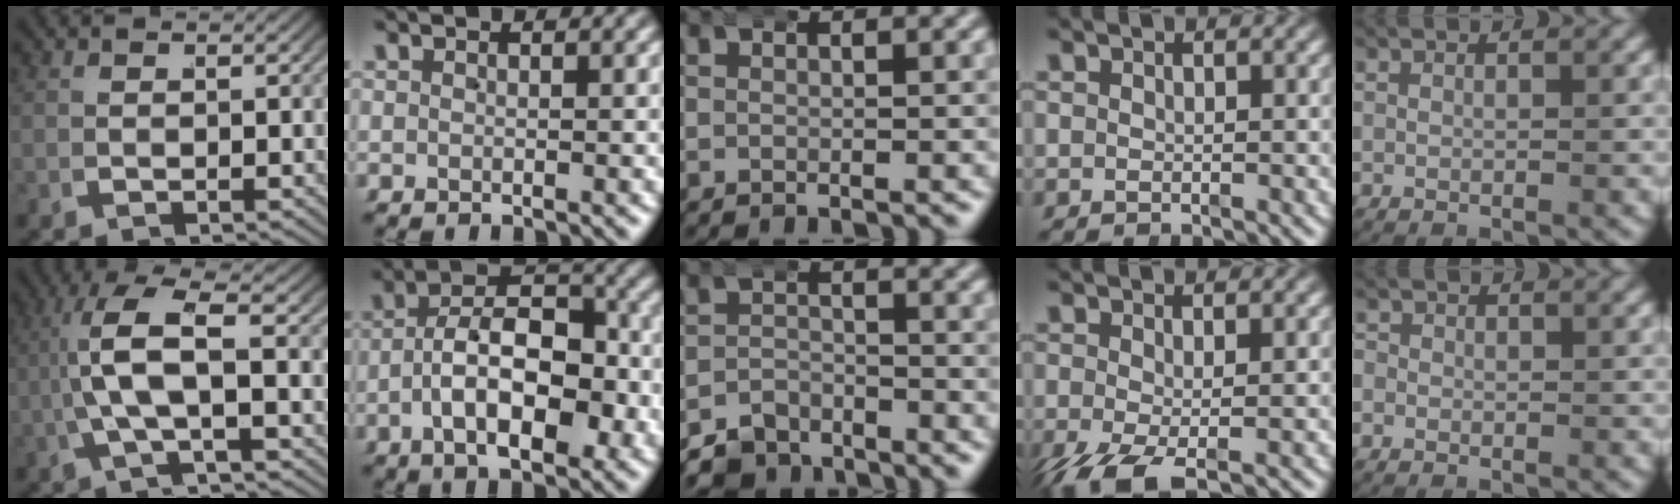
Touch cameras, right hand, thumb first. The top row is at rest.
{"thumb": {"total": 6.9, "force": [0.4, 1.7, 6.7], "torque": [-0.142, 0.011, -0.007]}, "index": {"total": 8.7, "force": [-1.7, 4.7, 7.1], "torque": [-0.098, -0.002, -0.030]}, "middle": {"total": 4.9, "force": [-4.2, 2.4, 0.8], "torque": [0.000, -0.010, -0.077]}, "ring": {"total": 4.9, "force": [-3.3, 2.0, 3.1], "torque": [-0.077, -0.043, -0.029]}, "little": {"total": 1.3, "force": [-0.2, 1.3, 0.3], "torque": [-0.010, 0.000, -0.008]}}